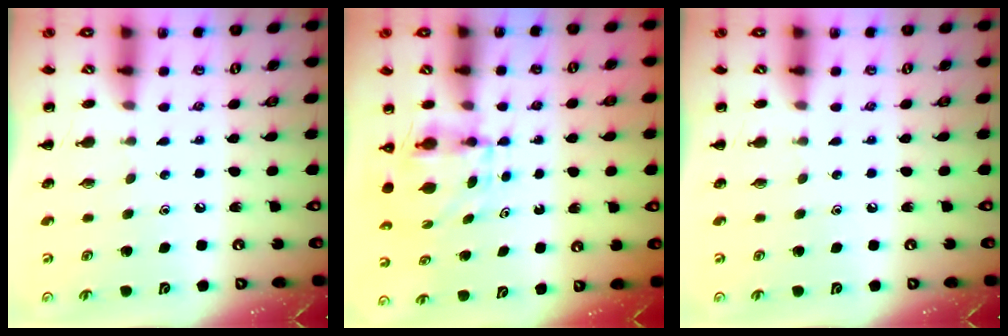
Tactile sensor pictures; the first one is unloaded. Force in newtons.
{"total": 3.9, "press": 3.9, "slide": 0.3}
{"total": 0.0}